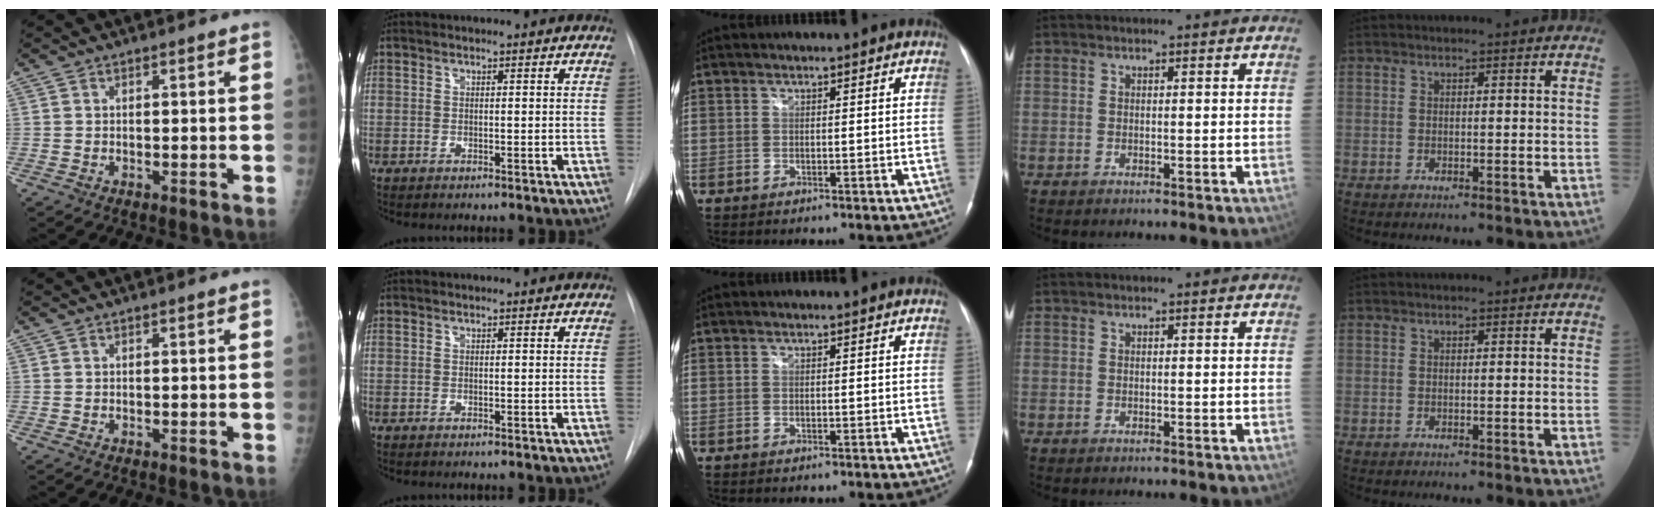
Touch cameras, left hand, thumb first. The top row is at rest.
{}